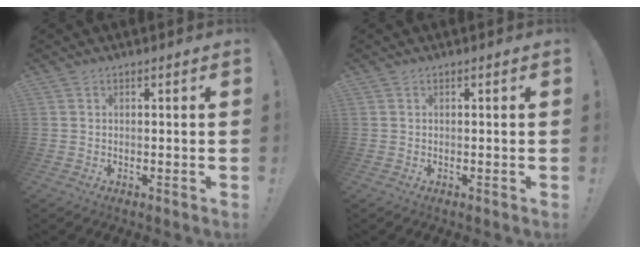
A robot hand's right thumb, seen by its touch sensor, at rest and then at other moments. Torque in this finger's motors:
{"motor_torque": [-0.08, -0.08, -0.10, 0.09, 0.01]}